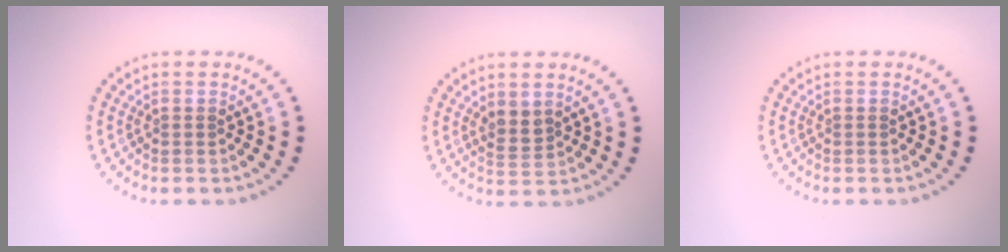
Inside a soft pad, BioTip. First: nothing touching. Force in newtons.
{"total": 1.7, "press": 1.6, "slide": 0.7}
{"total": 0.0}